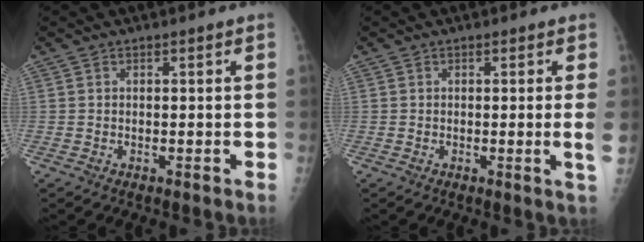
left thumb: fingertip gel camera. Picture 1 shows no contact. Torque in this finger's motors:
{"motor_torque": [0.10, -0.27, 0.42, 0.02, 0.00]}